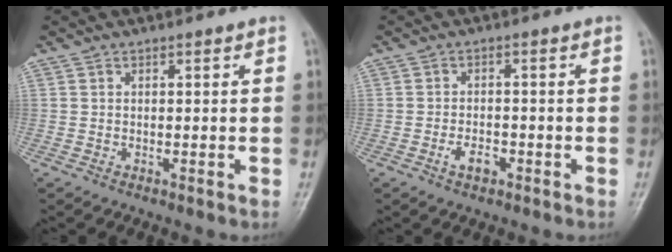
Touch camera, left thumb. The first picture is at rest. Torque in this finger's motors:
{"motor_torque": [-0.14, 0.27, 0.20, 0.11, 0.02]}